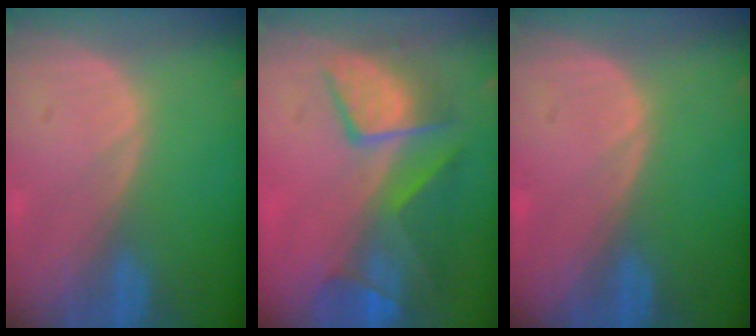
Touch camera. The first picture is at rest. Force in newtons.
{"total": 9.4, "press": 8.6, "slide": 3.8}
{"total": 0.0}